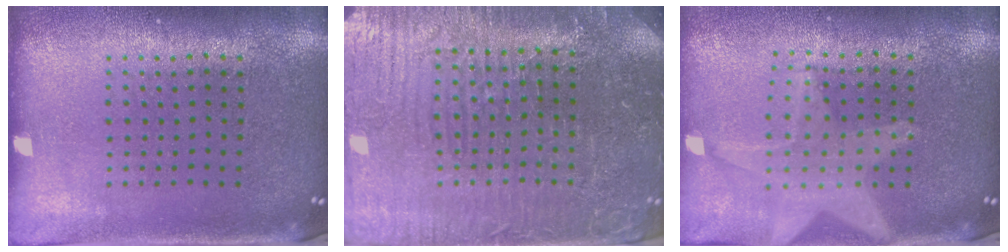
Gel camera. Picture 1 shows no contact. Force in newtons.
{"total": 4.5, "press": 4.4, "slide": 1.3}
{"total": 1.9, "press": 1.6, "slide": 1.0}